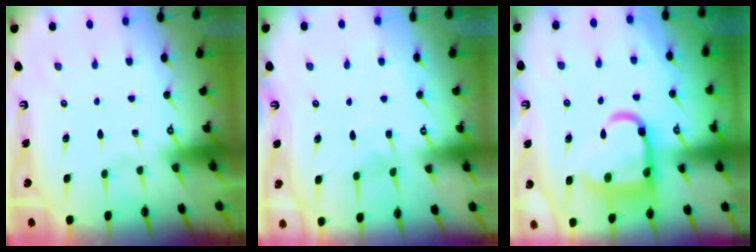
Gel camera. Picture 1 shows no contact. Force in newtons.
{"total": 6.0, "press": 6.0, "slide": 0.6}
{"total": 14.9, "press": 14.8, "slide": 1.4}